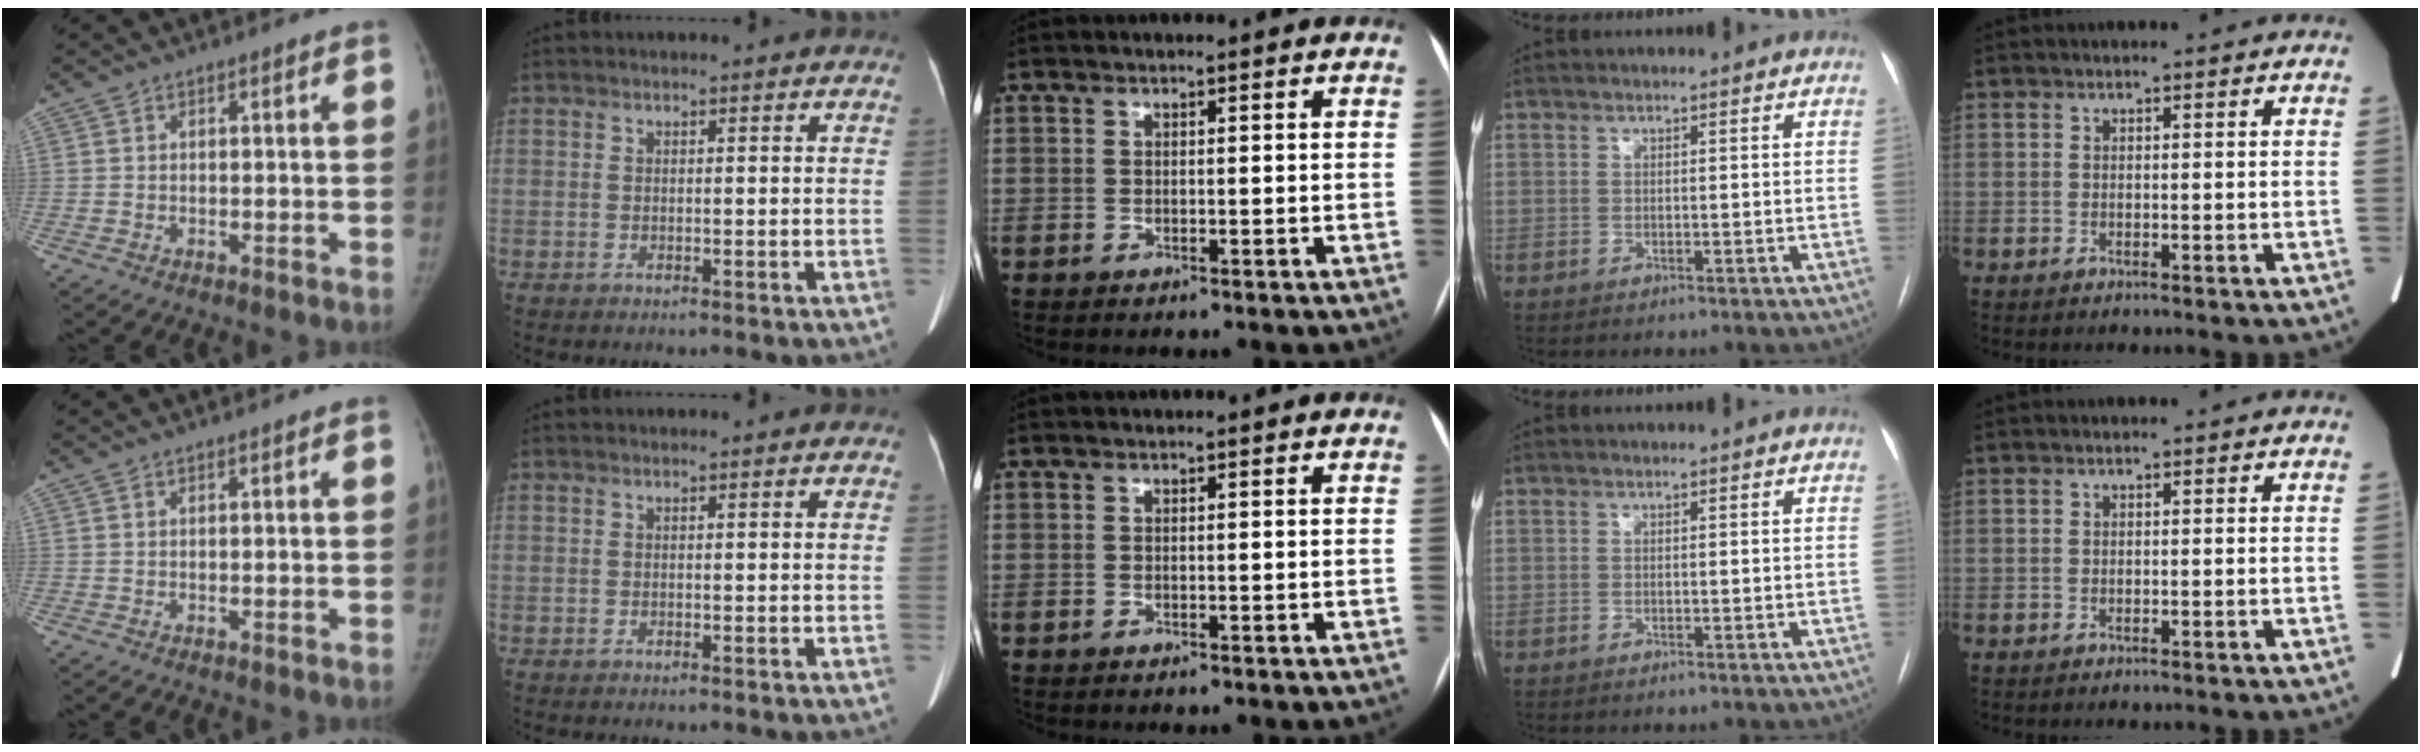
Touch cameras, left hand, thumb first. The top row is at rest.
{}